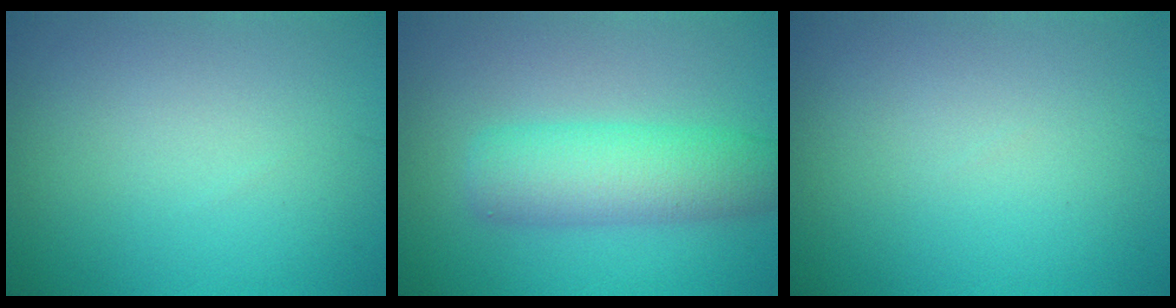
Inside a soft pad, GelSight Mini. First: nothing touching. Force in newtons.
{"total": 5.6, "press": 5.6, "slide": 0.1}
{"total": 0.0}